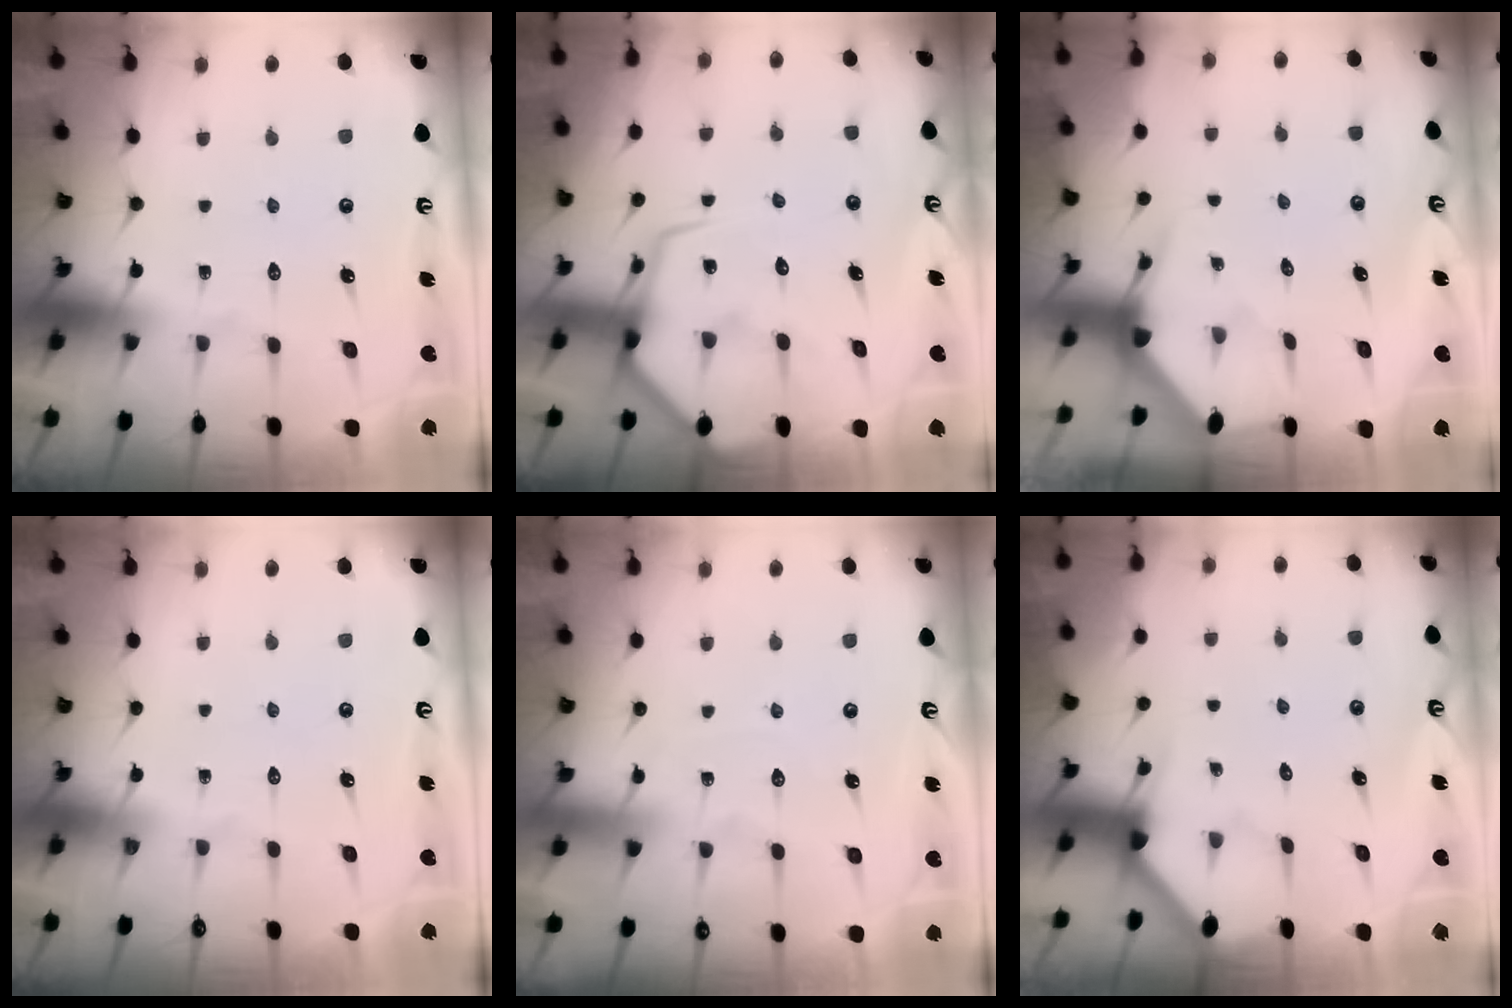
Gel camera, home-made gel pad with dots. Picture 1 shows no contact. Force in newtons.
{"total": 10.0, "press": 10.0, "slide": 1.1}
{"total": 2.8, "press": 2.8, "slide": 0.3}
{"total": 0.0}
{"total": 2.7, "press": 2.7, "slide": 0.1}
{"total": 2.5, "press": 2.5, "slide": 0.2}